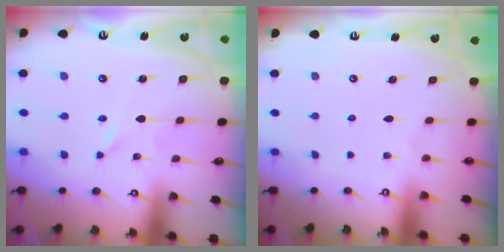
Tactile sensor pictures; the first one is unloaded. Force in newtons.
{"total": 0.0}